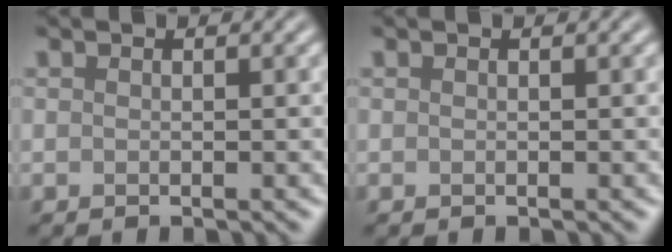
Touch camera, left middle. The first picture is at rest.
{"total": 0.0}